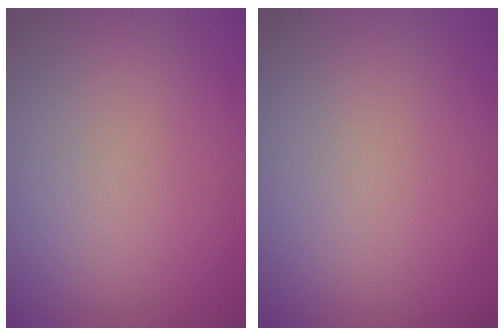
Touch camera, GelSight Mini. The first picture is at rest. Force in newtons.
{"total": 0.0}